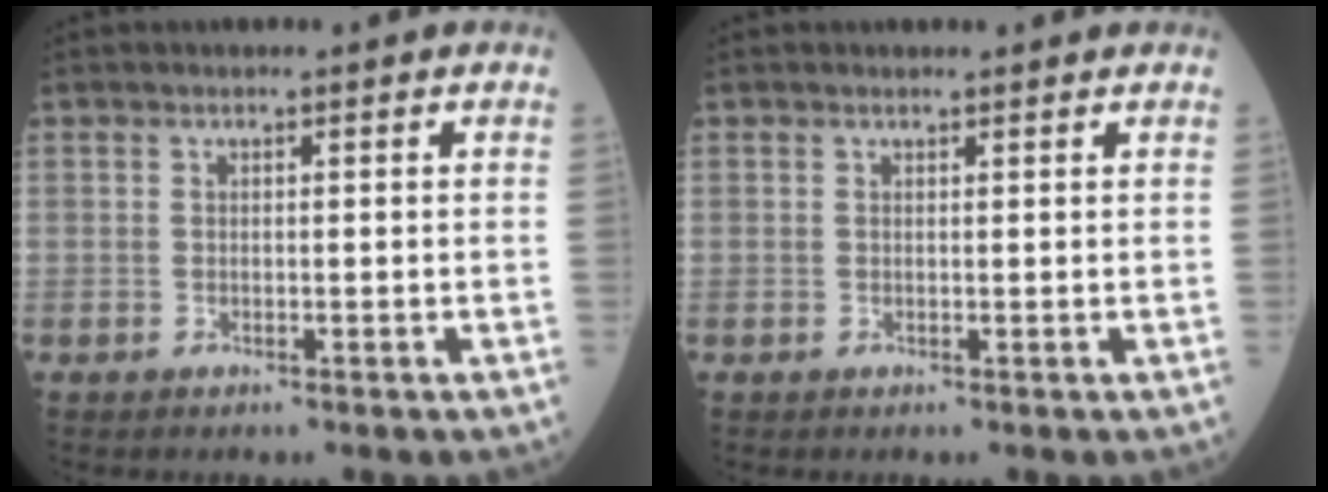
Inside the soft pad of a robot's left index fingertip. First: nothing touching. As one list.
[{"total": 1.3, "force": [1.3, 0.1, 0.1], "torque": [-0.013, 0.002, 0.016]}]